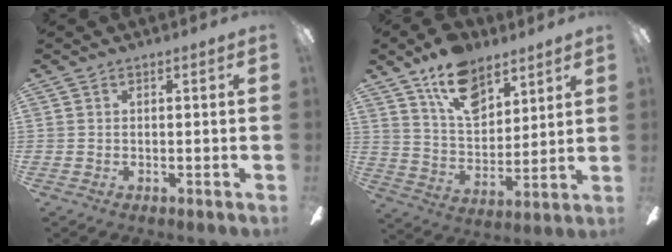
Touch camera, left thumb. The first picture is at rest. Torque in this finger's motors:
{"motor_torque": [0.70, 0.33, 1.33, -1.39, 0.33]}